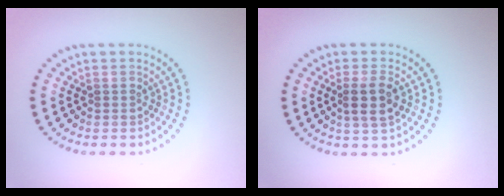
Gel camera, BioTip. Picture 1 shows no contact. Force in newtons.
{"total": 2.6, "press": 2.4, "slide": 1.0}